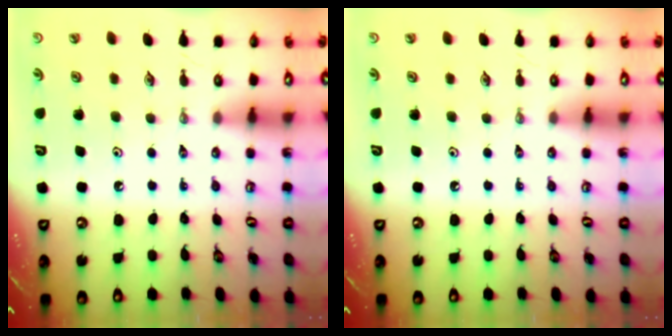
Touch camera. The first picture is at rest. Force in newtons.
{"total": 0.0}